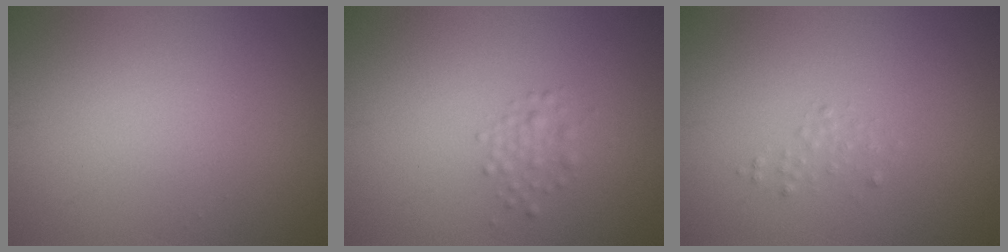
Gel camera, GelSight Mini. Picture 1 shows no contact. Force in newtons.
{"total": 1.3, "press": 1.3, "slide": 0.0}
{"total": 0.7, "press": 0.7, "slide": 0.1}